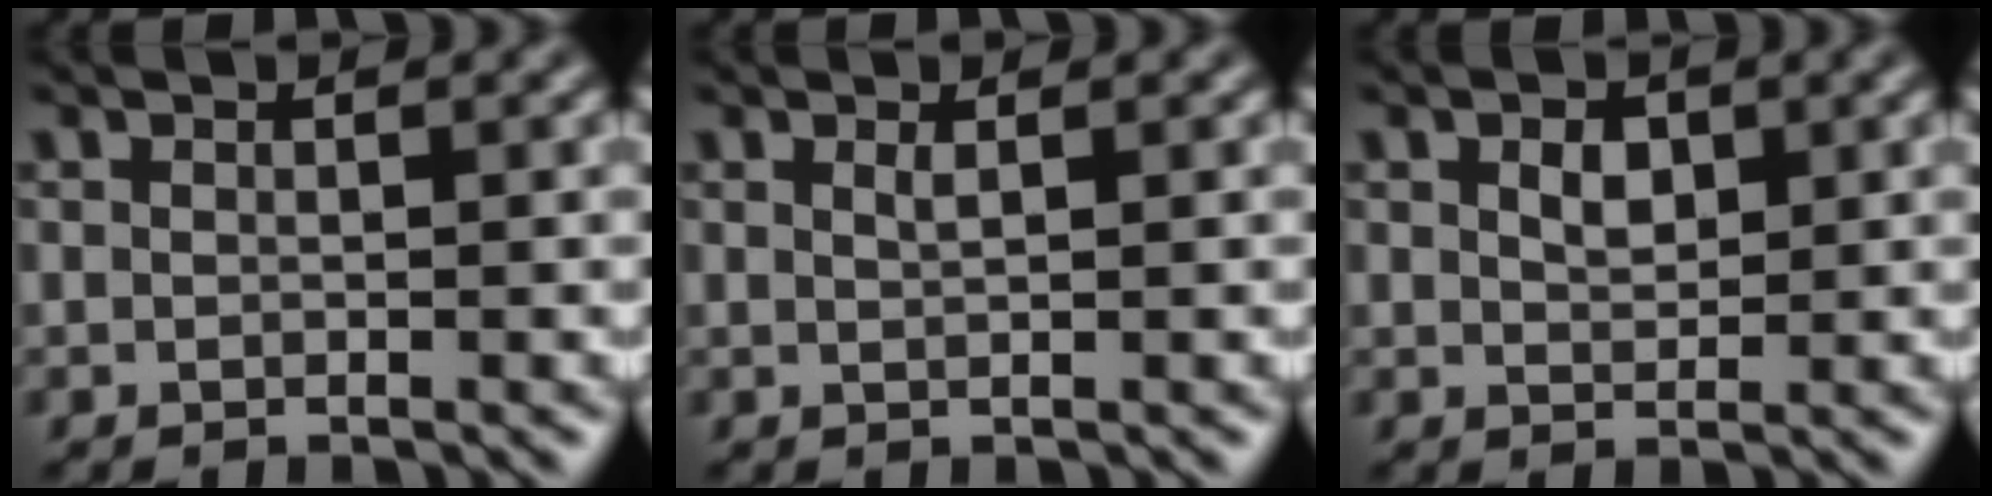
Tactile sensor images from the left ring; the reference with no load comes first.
{"total": 0.7, "force": [0.4, 0.2, 0.5], "torque": [-0.005, -0.001, 0.006]}
{"total": 1.8, "force": [0.7, 1.1, 1.1], "torque": [-0.021, 0.001, 0.012]}